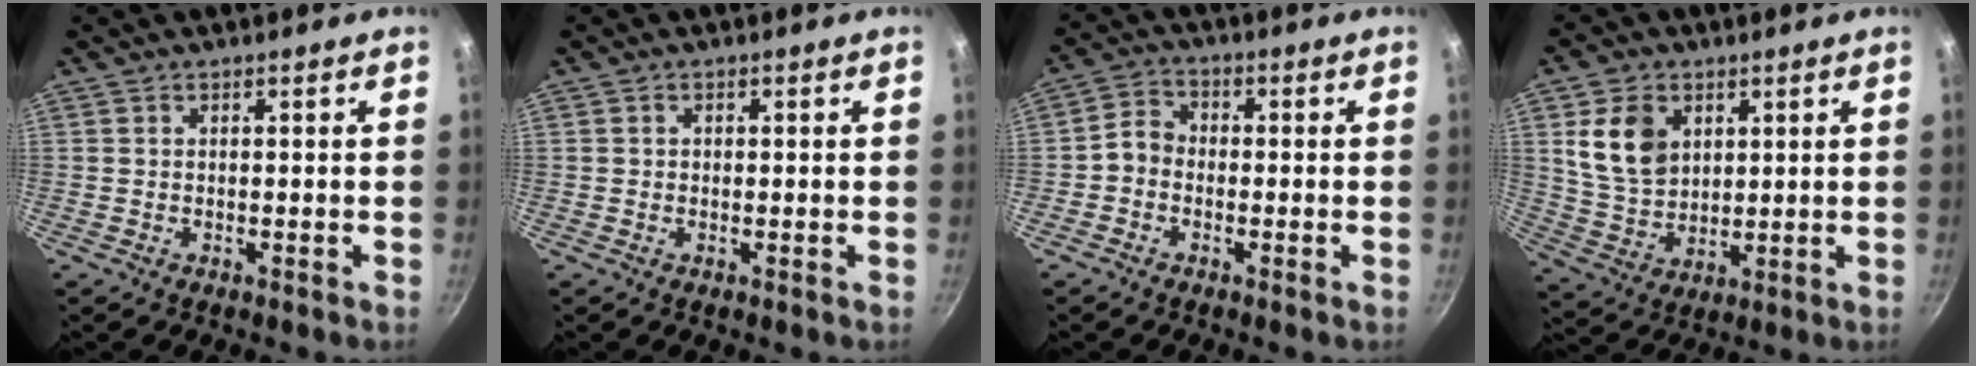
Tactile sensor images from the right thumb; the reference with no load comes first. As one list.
[{"total": 0.6, "force": [0.0, 0.6, 0.2], "torque": [0.000, 0.002, -0.001]}, {"total": 4.1, "force": [-1.2, 3.4, 1.9], "torque": [-0.019, 0.020, -0.035]}, {"total": 10.9, "force": [3.5, 8.0, 6.5], "torque": [-0.101, -0.021, 0.075]}]